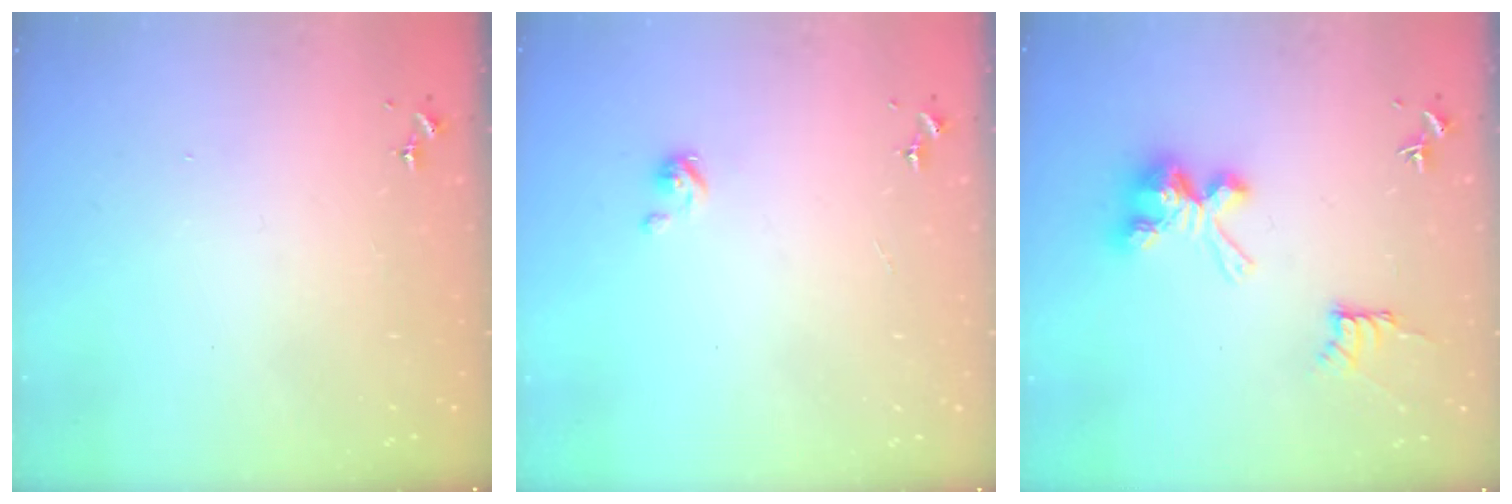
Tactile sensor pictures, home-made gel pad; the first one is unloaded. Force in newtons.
{"total": 2.9, "press": 2.9, "slide": 0.2}
{"total": 10.5, "press": 10.5, "slide": 0.1}